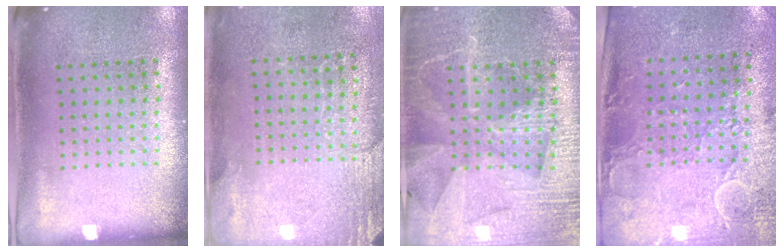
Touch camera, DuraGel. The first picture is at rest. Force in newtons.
{"total": 2.7, "press": 2.4, "slide": 1.2}
{"total": 4.0, "press": 3.7, "slide": 1.3}
{"total": 3.0, "press": 2.4, "slide": 1.7}